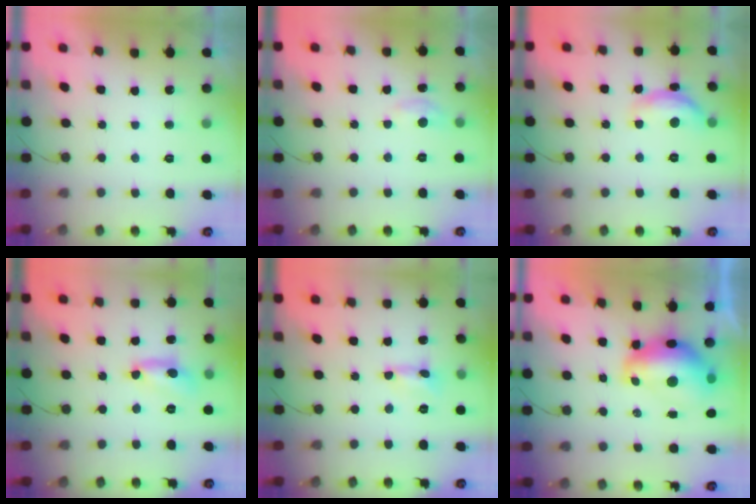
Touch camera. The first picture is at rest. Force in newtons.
{"total": 5.0, "press": 4.9, "slide": 0.5}
{"total": 11.3, "press": 11.3, "slide": 0.6}
{"total": 7.8, "press": 7.8, "slide": 0.5}
{"total": 0.6, "press": 0.6, "slide": 0.0}
{"total": 10.0, "press": 9.9, "slide": 1.0}